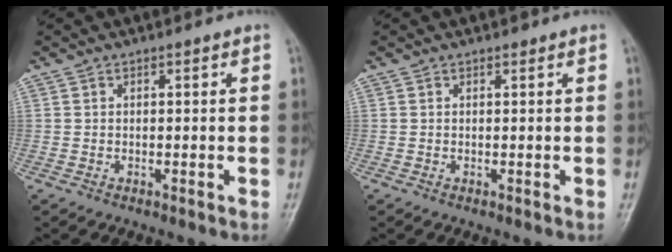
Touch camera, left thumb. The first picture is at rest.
{"total": 0.0}